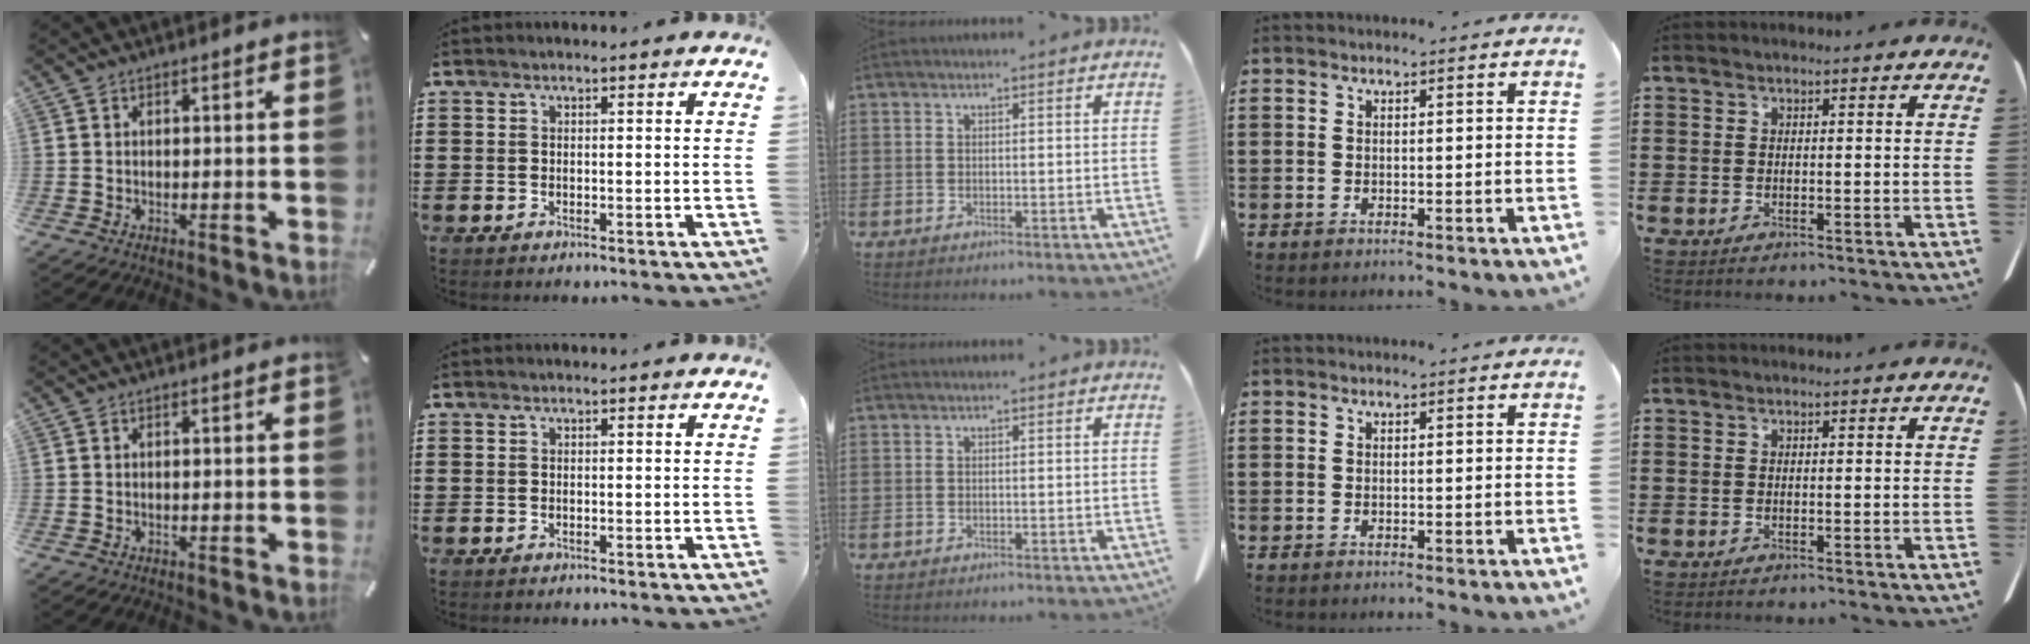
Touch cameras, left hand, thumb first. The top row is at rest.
{}